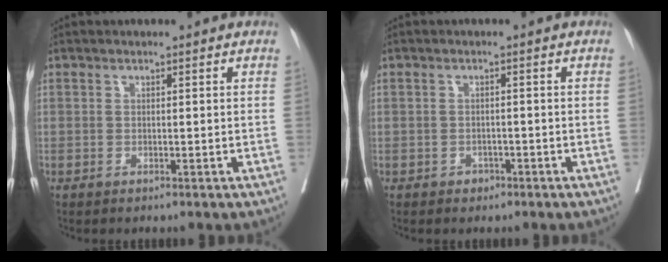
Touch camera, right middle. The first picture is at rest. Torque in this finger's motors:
{"motor_torque": [0.14, -0.07, 0.03, 0.01]}